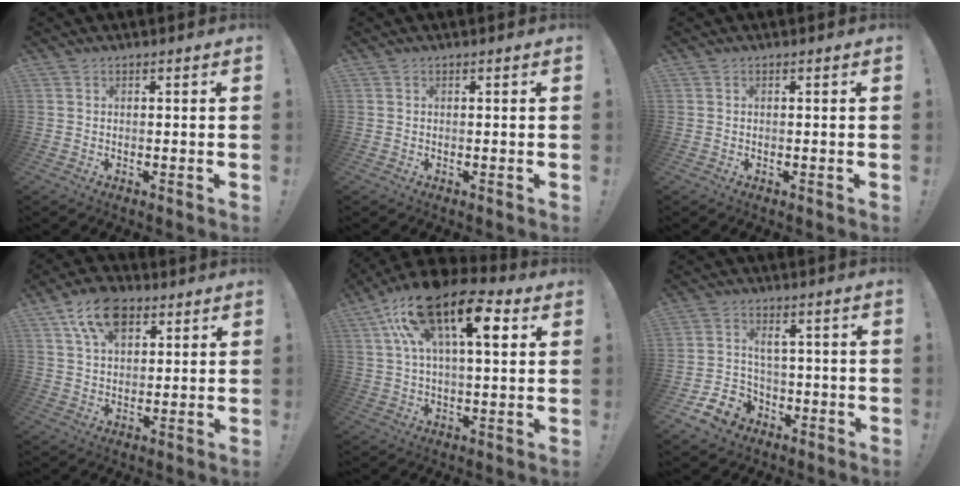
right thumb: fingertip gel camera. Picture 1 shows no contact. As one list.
[{"total": 0.0}, {"total": 0.0}, {"total": 12.6, "force": [6.8, 7.8, 7.1], "torque": [-0.113, -0.022, 0.128]}, {"total": 18.8, "force": [8.2, 7.9, 15.0], "torque": [-0.242, -0.031, 0.132]}, {"total": 7.8, "force": [-2.0, 6.8, 3.2], "torque": [-0.062, 0.004, -0.029]}]